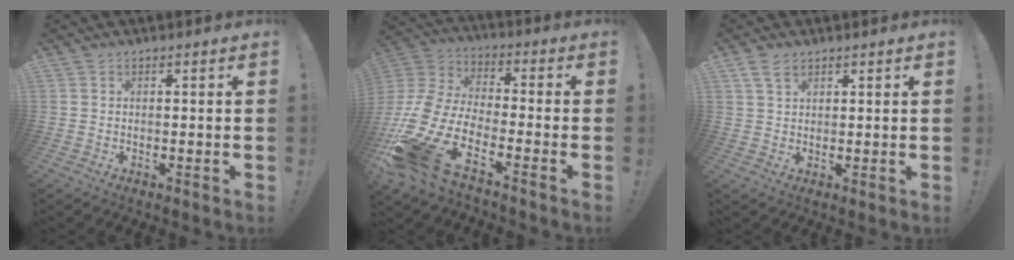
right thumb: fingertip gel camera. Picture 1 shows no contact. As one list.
[{"total": 15.8, "force": [-10.3, 5.9, 10.5], "torque": [-0.238, 0.036, -0.182]}, {"total": 4.2, "force": [2.6, 2.3, 2.4], "torque": [-0.037, -0.007, 0.049]}]